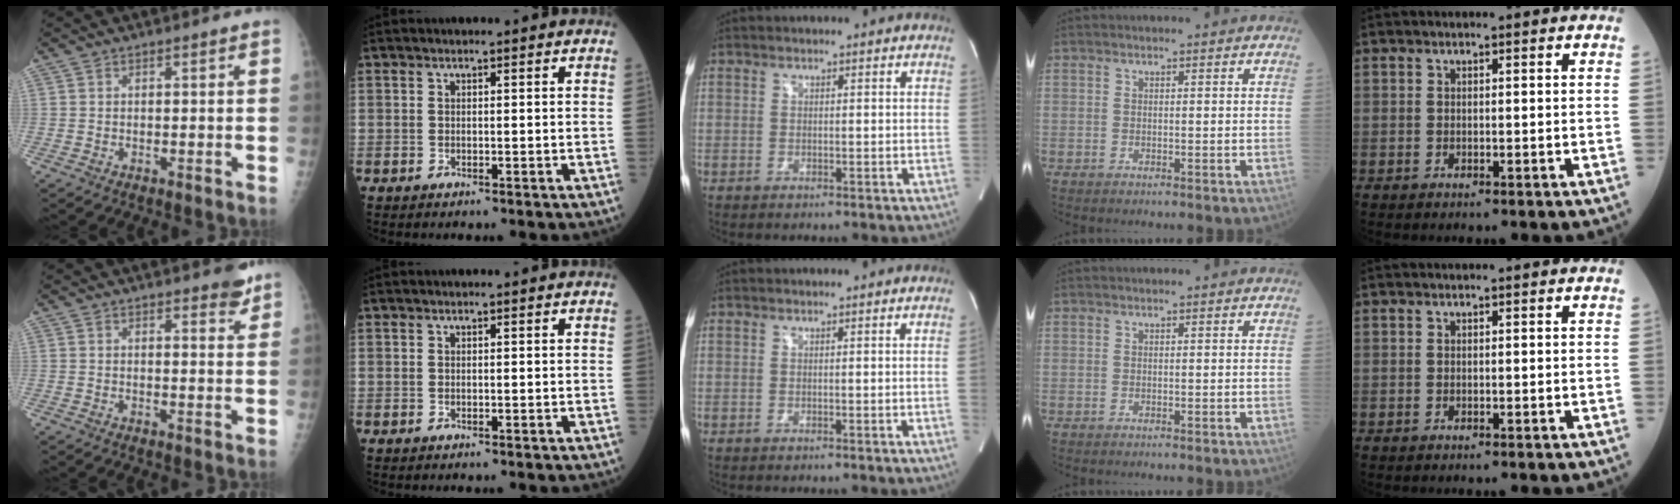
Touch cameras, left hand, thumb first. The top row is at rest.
{"thumb": {"total": 3.4, "force": [2.7, 1.0, 1.9], "torque": [-0.009, -0.017, 0.032]}, "middle": {"total": 0.8, "force": [0.0, 0.3, -0.7], "torque": [0.008, 0.004, -0.002]}}